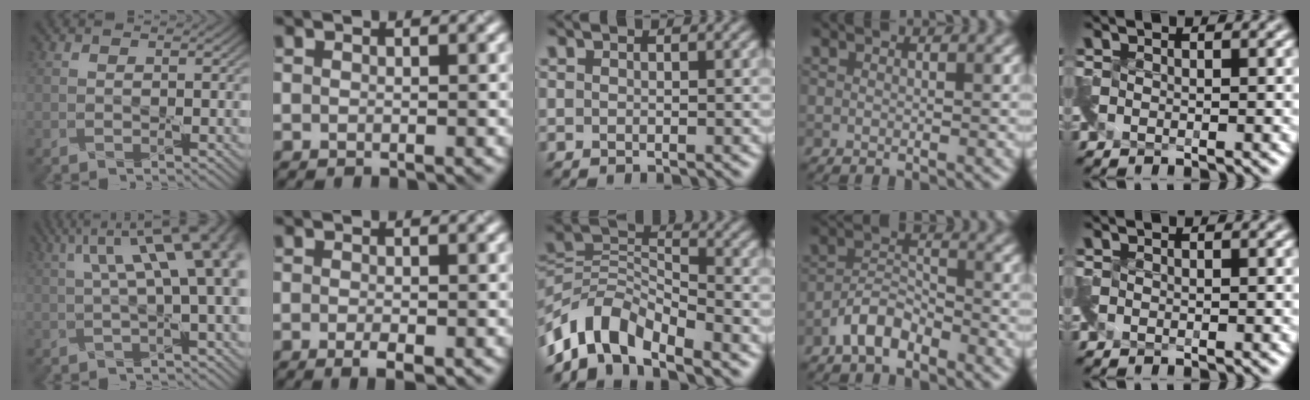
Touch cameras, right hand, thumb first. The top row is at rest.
{"thumb": {"total": 12.7, "force": [3.0, 3.9, 11.7], "torque": [-0.153, 0.029, 0.048]}, "index": {"total": 1.8, "force": [-0.7, 0.5, 1.6], "torque": [-0.026, -0.005, -0.010]}, "middle": {"total": 7.8, "force": [-5.6, 3.6, 4.2], "torque": [-0.065, 0.001, -0.120]}, "ring": {"total": 3.5, "force": [-2.6, 1.4, 1.9], "torque": [-0.034, 0.012, -0.055]}}